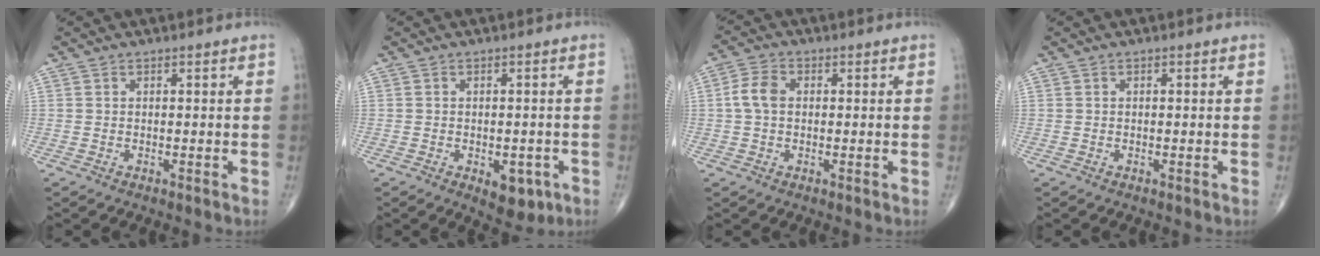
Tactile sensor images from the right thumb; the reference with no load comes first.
{"total": 5.8, "force": [-2.3, 3.2, 4.2], "torque": [-0.035, 0.003, -0.020]}
{"total": 4.6, "force": [0.3, 3.2, 3.3], "torque": [-0.071, 0.012, -0.001]}
{"total": 0.0}